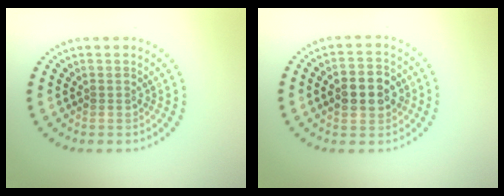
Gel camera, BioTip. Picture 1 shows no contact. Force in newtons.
{"total": 4.4, "press": 4.4, "slide": 0.3}